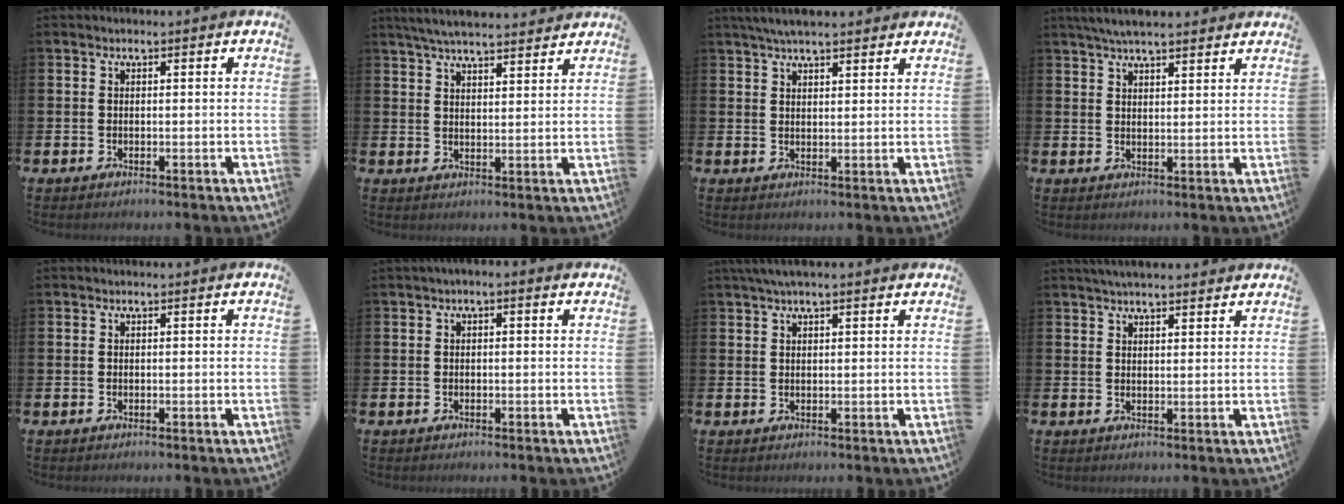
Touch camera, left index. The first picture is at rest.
{"total": 5.5, "force": [5.3, 0.5, 1.4], "torque": [-0.038, -0.020, 0.096]}
{"total": 4.3, "force": [3.9, 0.9, 1.6], "torque": [-0.033, -0.009, 0.071]}
{"total": 4.7, "force": [4.3, 0.8, 1.6], "torque": [-0.033, -0.011, 0.078]}
{"total": 0.0}
{"total": 0.8, "force": [-0.2, 0.3, 0.7], "torque": [-0.012, 0.001, -0.005]}
{"total": 2.7, "force": [2.1, 0.6, 1.6], "torque": [-0.027, 0.001, 0.036]}
{"total": 3.3, "force": [3.2, 0.3, 0.8], "torque": [-0.021, -0.007, 0.059]}